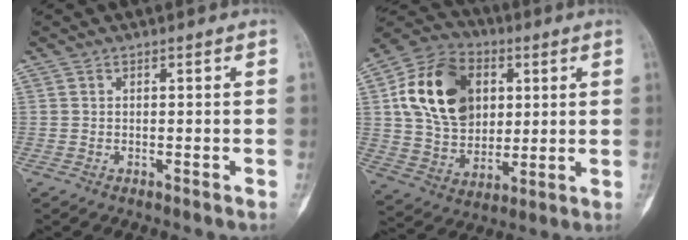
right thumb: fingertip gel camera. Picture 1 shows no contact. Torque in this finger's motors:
{"motor_torque": [-0.46, 2.35, 0.61, -0.27, 0.18]}